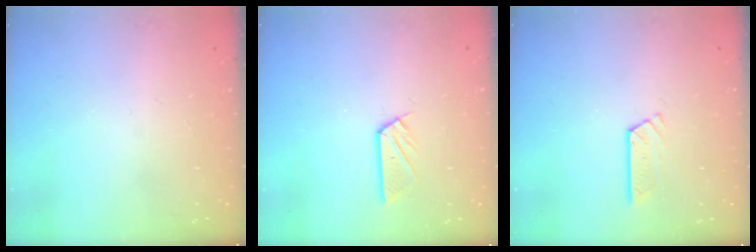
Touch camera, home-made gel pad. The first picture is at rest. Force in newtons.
{"total": 5.3, "press": 5.3, "slide": 0.2}
{"total": 5.3, "press": 5.3, "slide": 0.4}